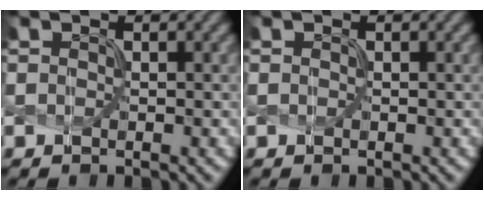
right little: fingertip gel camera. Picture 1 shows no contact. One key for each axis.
{"total": 0.0}